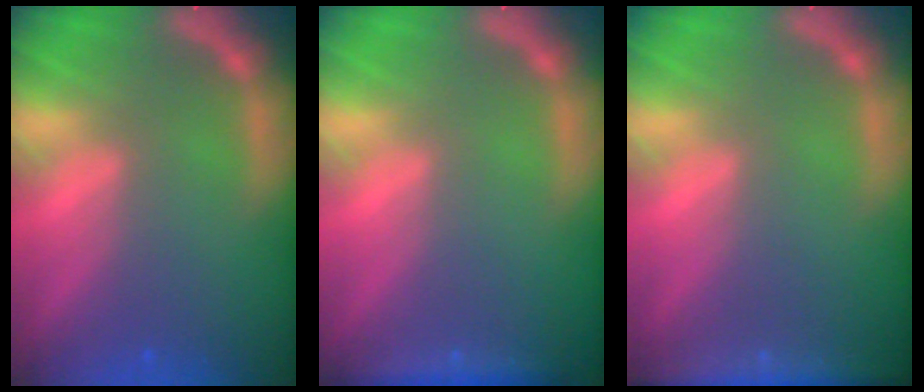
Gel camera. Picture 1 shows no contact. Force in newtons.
{"total": 2.4}
{"total": 5.5}